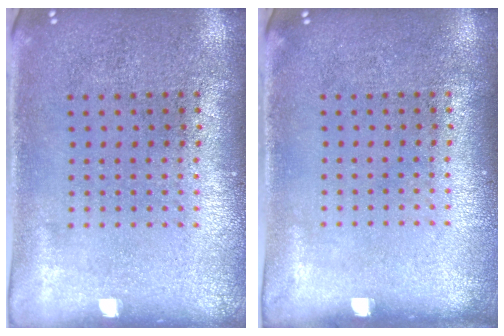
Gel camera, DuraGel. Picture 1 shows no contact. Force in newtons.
{"total": 0.0}